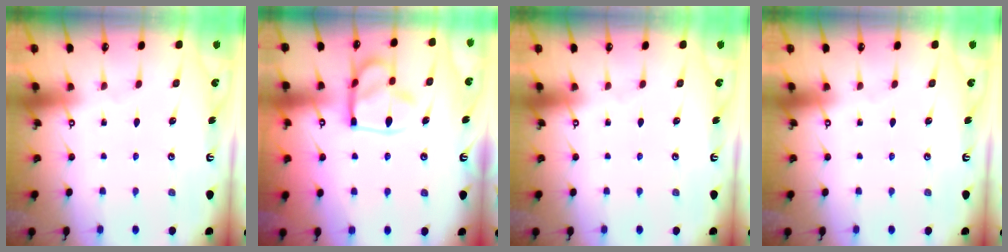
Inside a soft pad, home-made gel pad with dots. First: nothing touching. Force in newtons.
{"total": 15.1, "press": 15.0, "slide": 1.6}
{"total": 0.0}
{"total": 0.0}